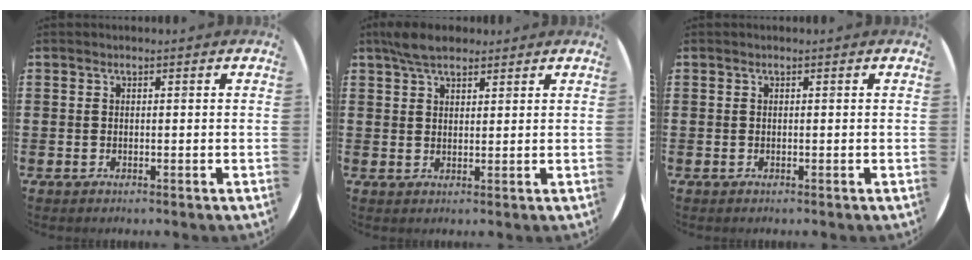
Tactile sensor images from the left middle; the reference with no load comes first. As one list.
[{"total": 4.7, "force": [3.9, 1.7, 2.1], "torque": [-0.050, 0.002, 0.073]}, {"total": 0.0}]